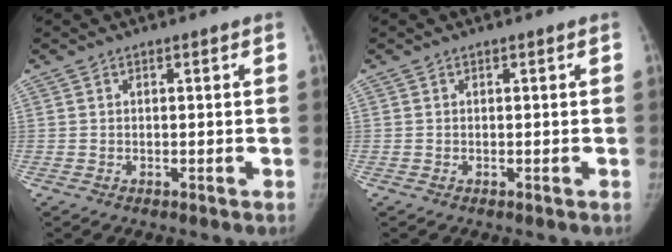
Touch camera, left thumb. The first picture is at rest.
{"total": 0.0}